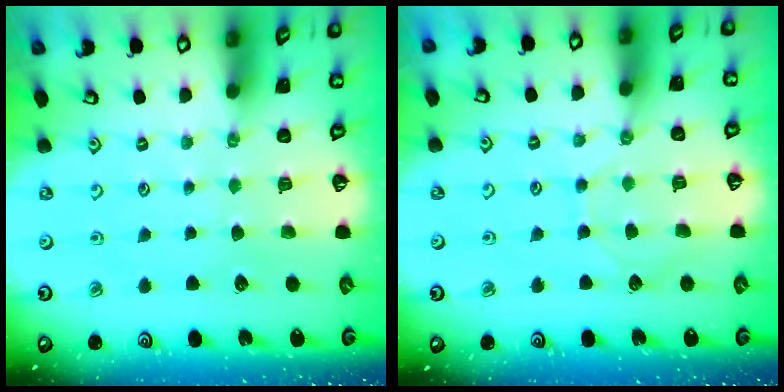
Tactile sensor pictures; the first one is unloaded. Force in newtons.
{"total": 5.5, "press": 5.5, "slide": 0.7}